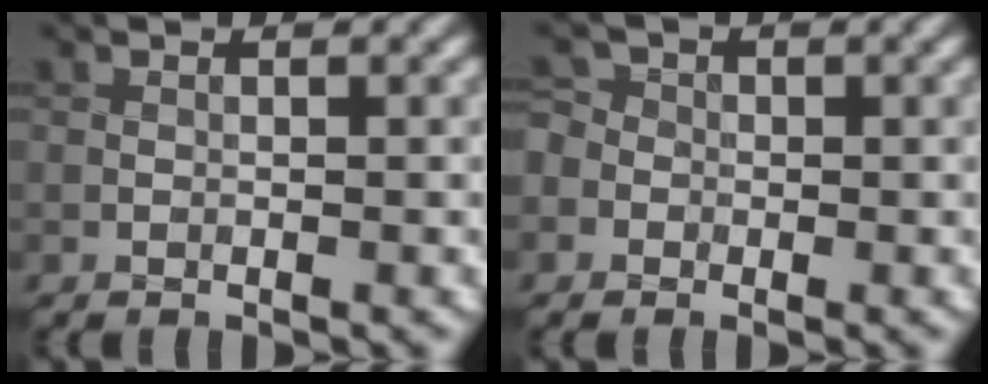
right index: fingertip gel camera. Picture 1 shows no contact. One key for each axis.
{"total": 3.3, "fx": -1.3, "fy": 2.9, "fz": 0.8, "tx": 0.004, "ty": 0.014, "tz": -0.043}